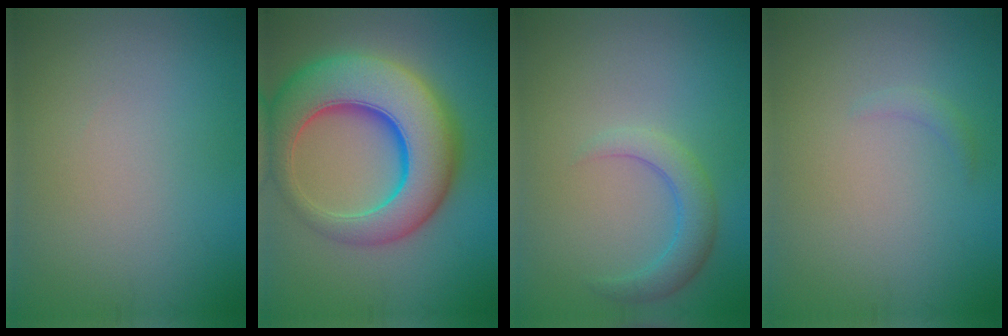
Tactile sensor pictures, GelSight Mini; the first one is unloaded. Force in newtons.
{"total": 11.8, "press": 11.8, "slide": 0.5}
{"total": 3.0, "press": 3.0, "slide": 0.2}
{"total": 0.9, "press": 0.9, "slide": 0.1}